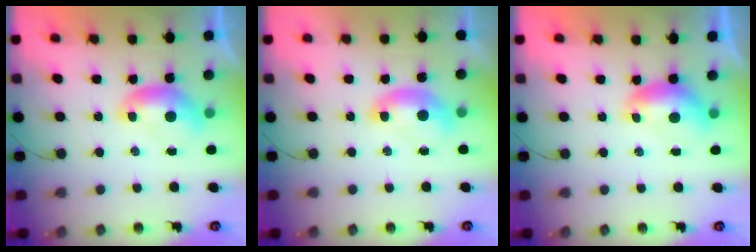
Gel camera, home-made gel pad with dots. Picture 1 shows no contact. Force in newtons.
{"total": 1.4, "press": 1.4, "slide": 0.4}
{"total": 0.8, "press": 0.6, "slide": 0.4}